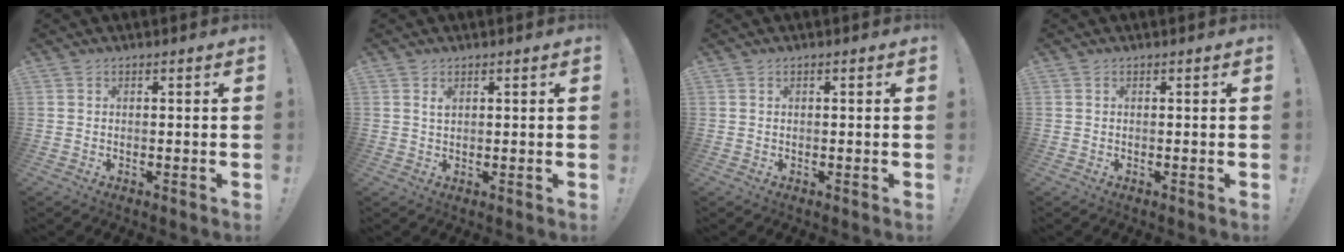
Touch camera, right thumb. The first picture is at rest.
{"total": 1.4, "force": [0.8, 0.6, 1.0], "torque": [-0.020, 0.000, 0.015]}
{"total": 0.0}
{"total": 0.0}